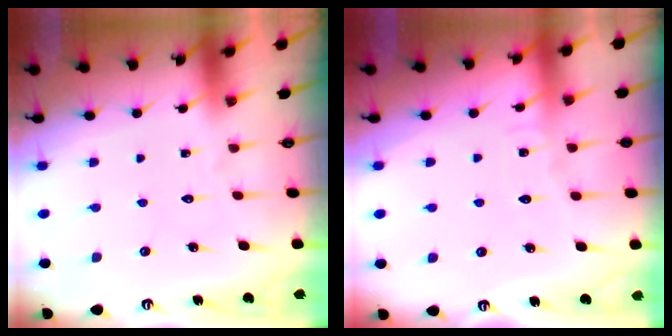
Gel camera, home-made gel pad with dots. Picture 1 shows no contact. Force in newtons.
{"total": 3.6, "press": 3.5, "slide": 0.4}